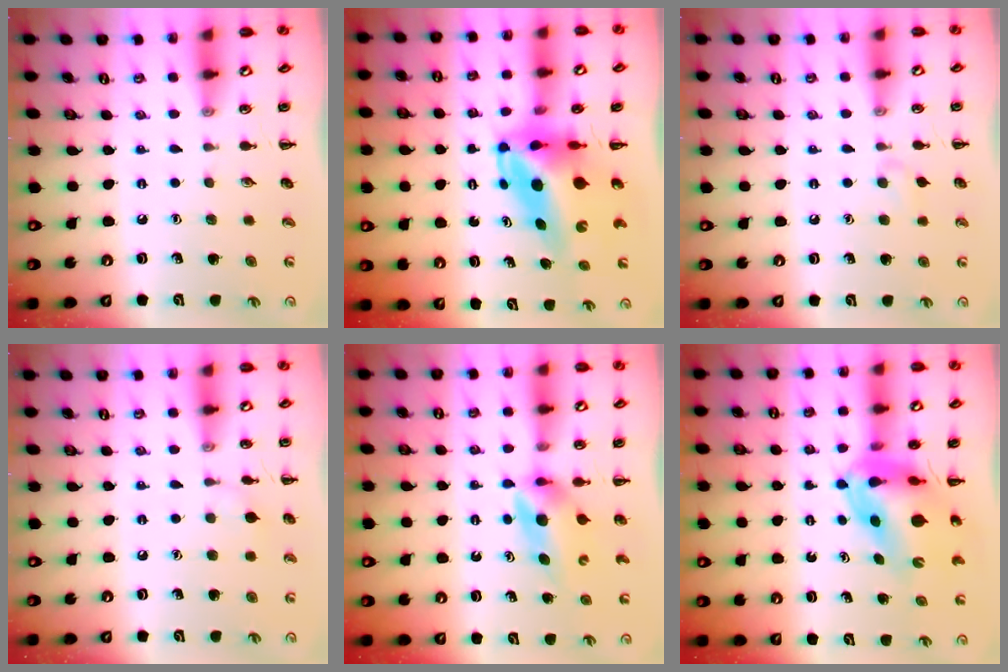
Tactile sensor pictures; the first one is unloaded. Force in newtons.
{"total": 8.4, "press": 7.9, "slide": 2.8}
{"total": 4.9, "press": 4.6, "slide": 1.7}
{"total": 4.7, "press": 4.4, "slide": 1.8}
{"total": 5.2, "press": 5.2, "slide": 0.5}
{"total": 9.9, "press": 9.5, "slide": 2.8}